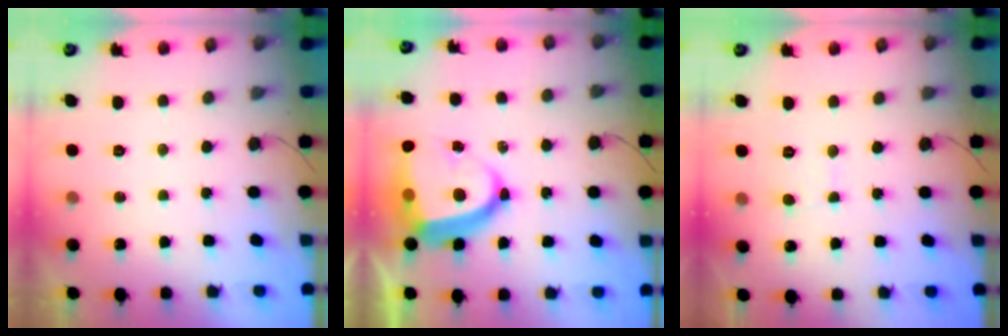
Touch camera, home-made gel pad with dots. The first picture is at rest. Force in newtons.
{"total": 14.4, "press": 14.3, "slide": 1.6}
{"total": 2.1, "press": 2.1, "slide": 0.2}